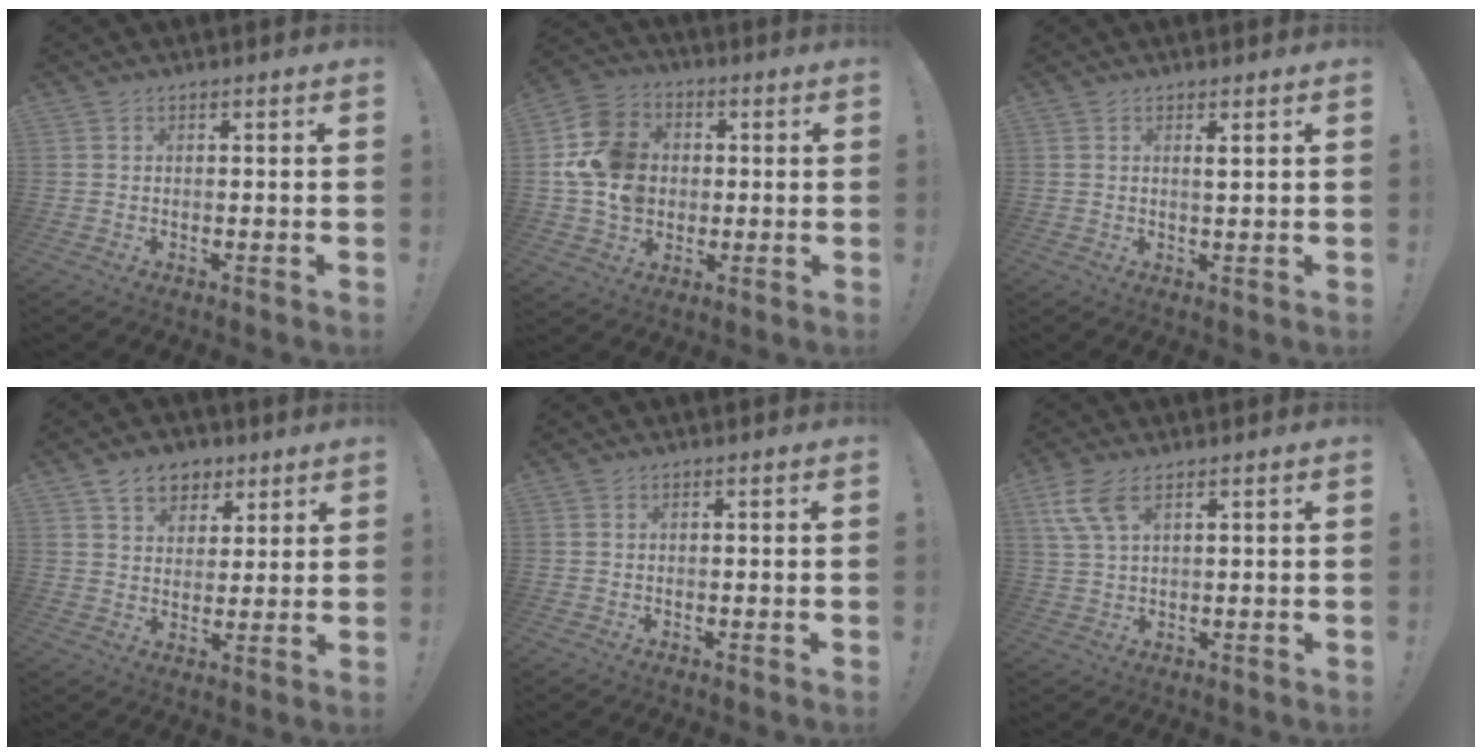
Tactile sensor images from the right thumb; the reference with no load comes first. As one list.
[{"total": 14.9, "force": [0.3, 12.8, 7.6], "torque": [-0.131, 0.014, 0.014]}, {"total": 1.5, "force": [0.8, 0.0, 1.3], "torque": [-0.012, -0.008, 0.011]}, {"total": 9.2, "force": [5.4, 6.7, 3.3], "torque": [-0.043, -0.029, 0.105]}, {"total": 0.0}, {"total": 7.5, "force": [4.1, 2.9, 5.6], "torque": [-0.121, -0.006, 0.078]}]